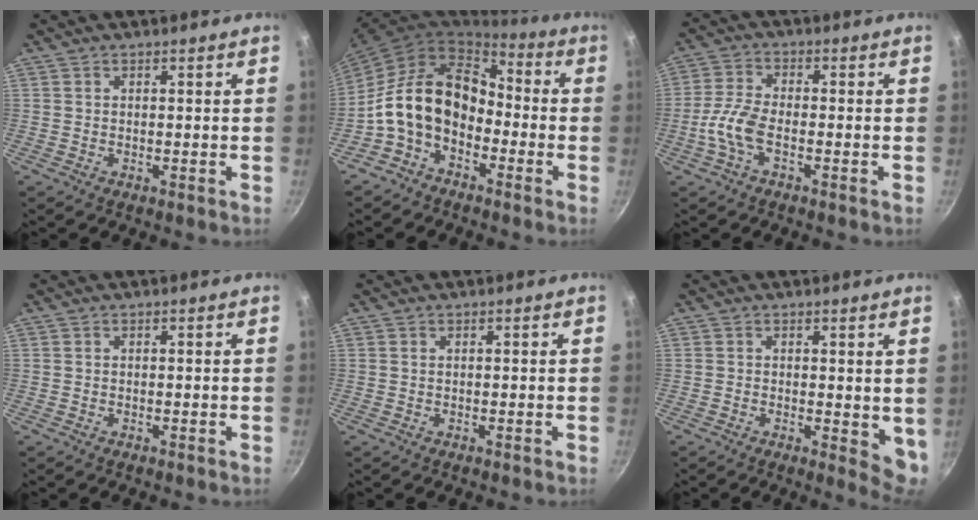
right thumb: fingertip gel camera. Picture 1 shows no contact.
{"total": 15.1, "force": [-3.6, 10.7, 9.9], "torque": [-0.154, 0.058, -0.081]}
{"total": 6.4, "force": [-2.4, 2.7, 5.2], "torque": [-0.114, 0.021, -0.059]}
{"total": 0.0}
{"total": 0.0}
{"total": 5.0, "force": [0.6, 2.5, 4.3], "torque": [-0.050, -0.013, 0.008]}